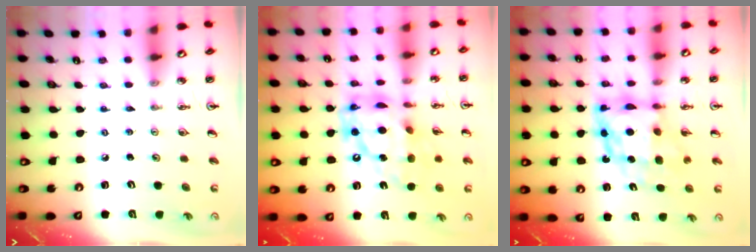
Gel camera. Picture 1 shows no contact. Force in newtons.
{"total": 18.5, "press": 18.4, "slide": 1.7}
{"total": 9.8, "press": 9.7, "slide": 1.2}